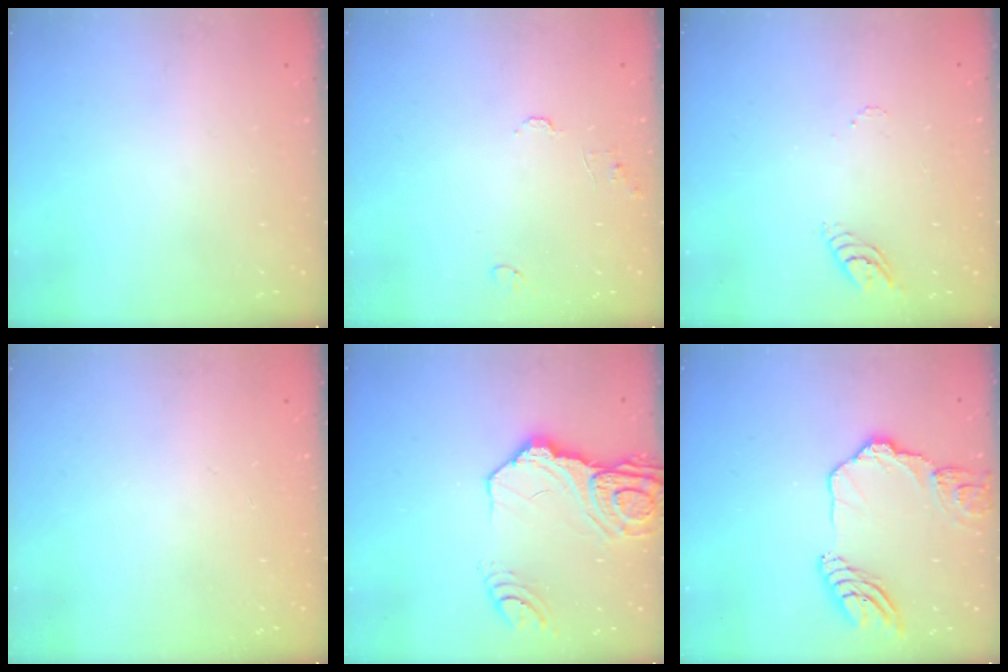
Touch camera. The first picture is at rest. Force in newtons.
{"total": 6.7, "press": 6.6, "slide": 0.6}
{"total": 4.2, "press": 4.1, "slide": 0.3}
{"total": 0.0}
{"total": 16.4, "press": 16.3, "slide": 1.9}
{"total": 14.0, "press": 13.9, "slide": 1.6}